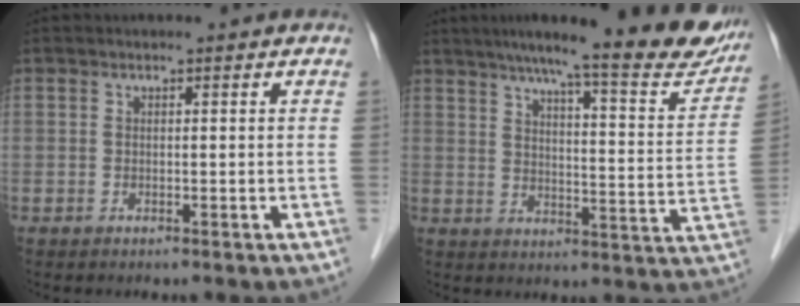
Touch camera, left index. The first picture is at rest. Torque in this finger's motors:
{"motor_torque": [0.23, -0.37, 0.68, 0.16]}